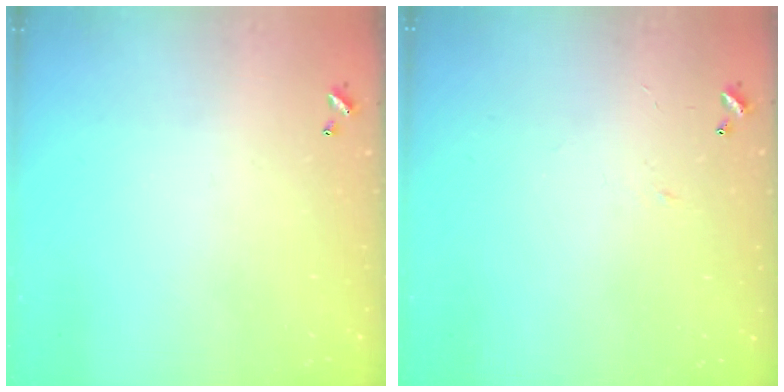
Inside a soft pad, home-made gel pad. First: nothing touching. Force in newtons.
{"total": 2.9, "press": 2.9, "slide": 0.4}